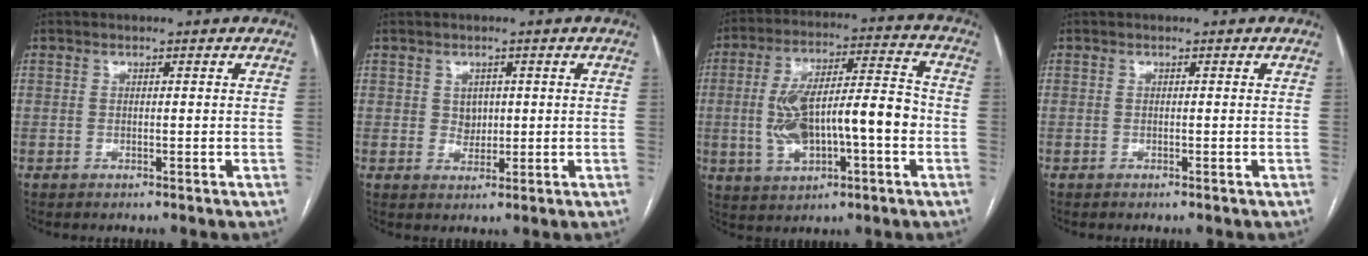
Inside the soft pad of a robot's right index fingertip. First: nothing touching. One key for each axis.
{"total": 2.5, "fx": 0.6, "fy": 2.1, "fz": 1.3, "tx": -0.018, "ty": 0.000, "tz": 0.013}
{"total": 15.4, "fx": -2.2, "fy": 4.6, "fz": 14.5, "tx": -0.264, "ty": 0.028, "tz": -0.028}
{"total": 0.0}